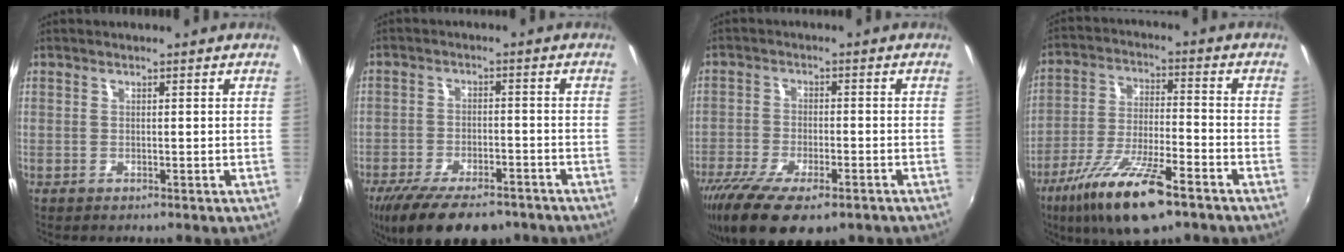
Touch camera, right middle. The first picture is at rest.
{"total": 15.9, "force": [-11.8, 5.9, 8.8], "torque": [-0.185, -0.035, -0.183]}
{"total": 15.1, "force": [-10.2, 5.2, 9.9], "torque": [-0.208, -0.051, -0.166]}
{"total": 15.5, "force": [-10.0, 3.7, 11.2], "torque": [-0.226, -0.039, -0.183]}